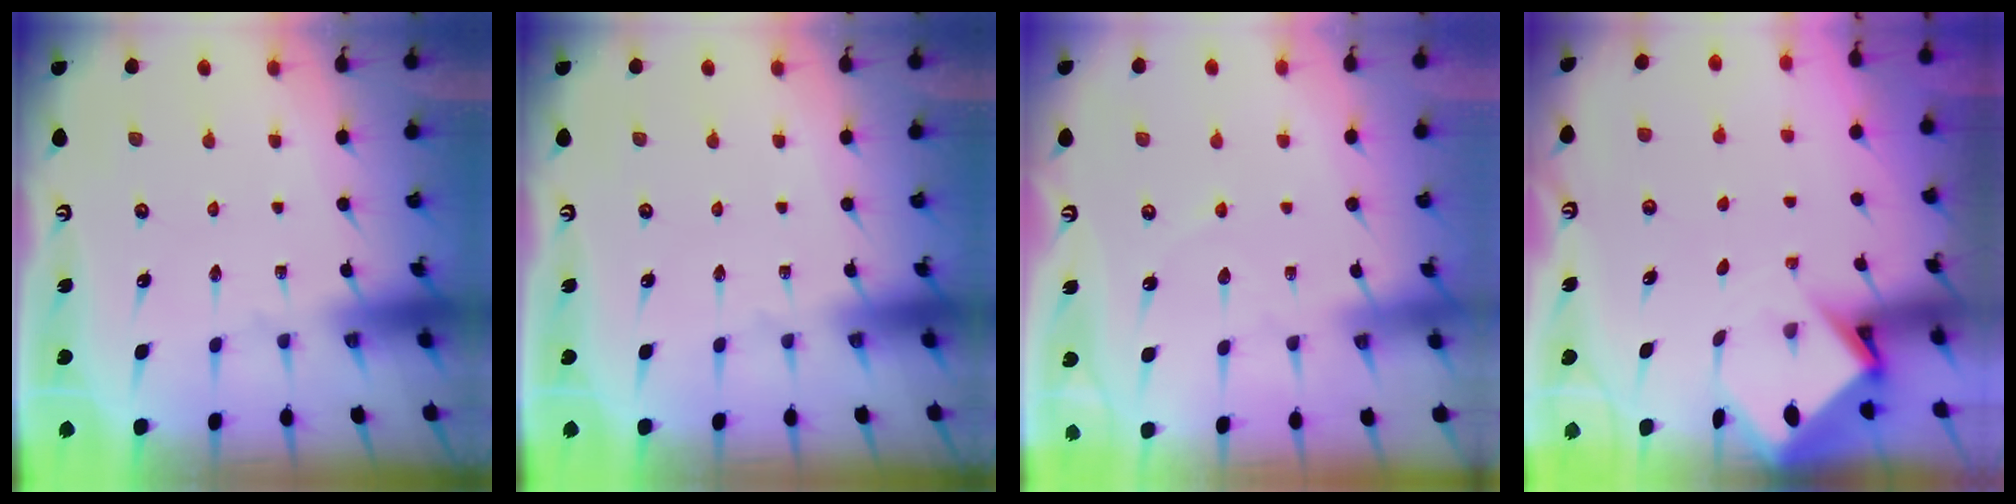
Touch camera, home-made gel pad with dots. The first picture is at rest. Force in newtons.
{"total": 0.0}
{"total": 2.6, "press": 2.6, "slide": 0.3}
{"total": 4.3, "press": 4.3, "slide": 0.3}